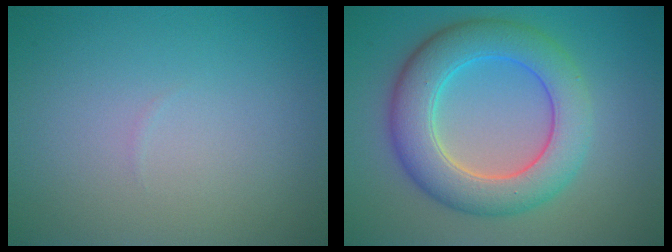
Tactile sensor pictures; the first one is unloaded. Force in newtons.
{"total": 7.4, "press": 7.4, "slide": 0.0}